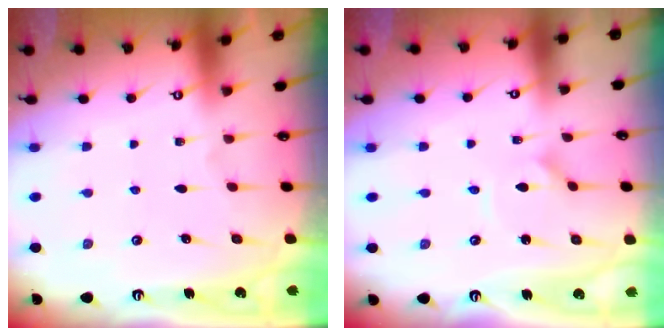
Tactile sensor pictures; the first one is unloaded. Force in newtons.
{"total": 0.8, "press": 0.8, "slide": 0.2}